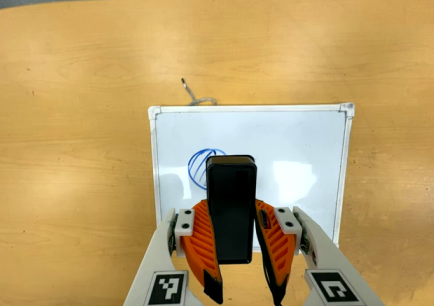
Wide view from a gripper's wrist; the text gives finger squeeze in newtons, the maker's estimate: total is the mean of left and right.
{"total": 7.1, "left": 5.5, "right": 8.7}